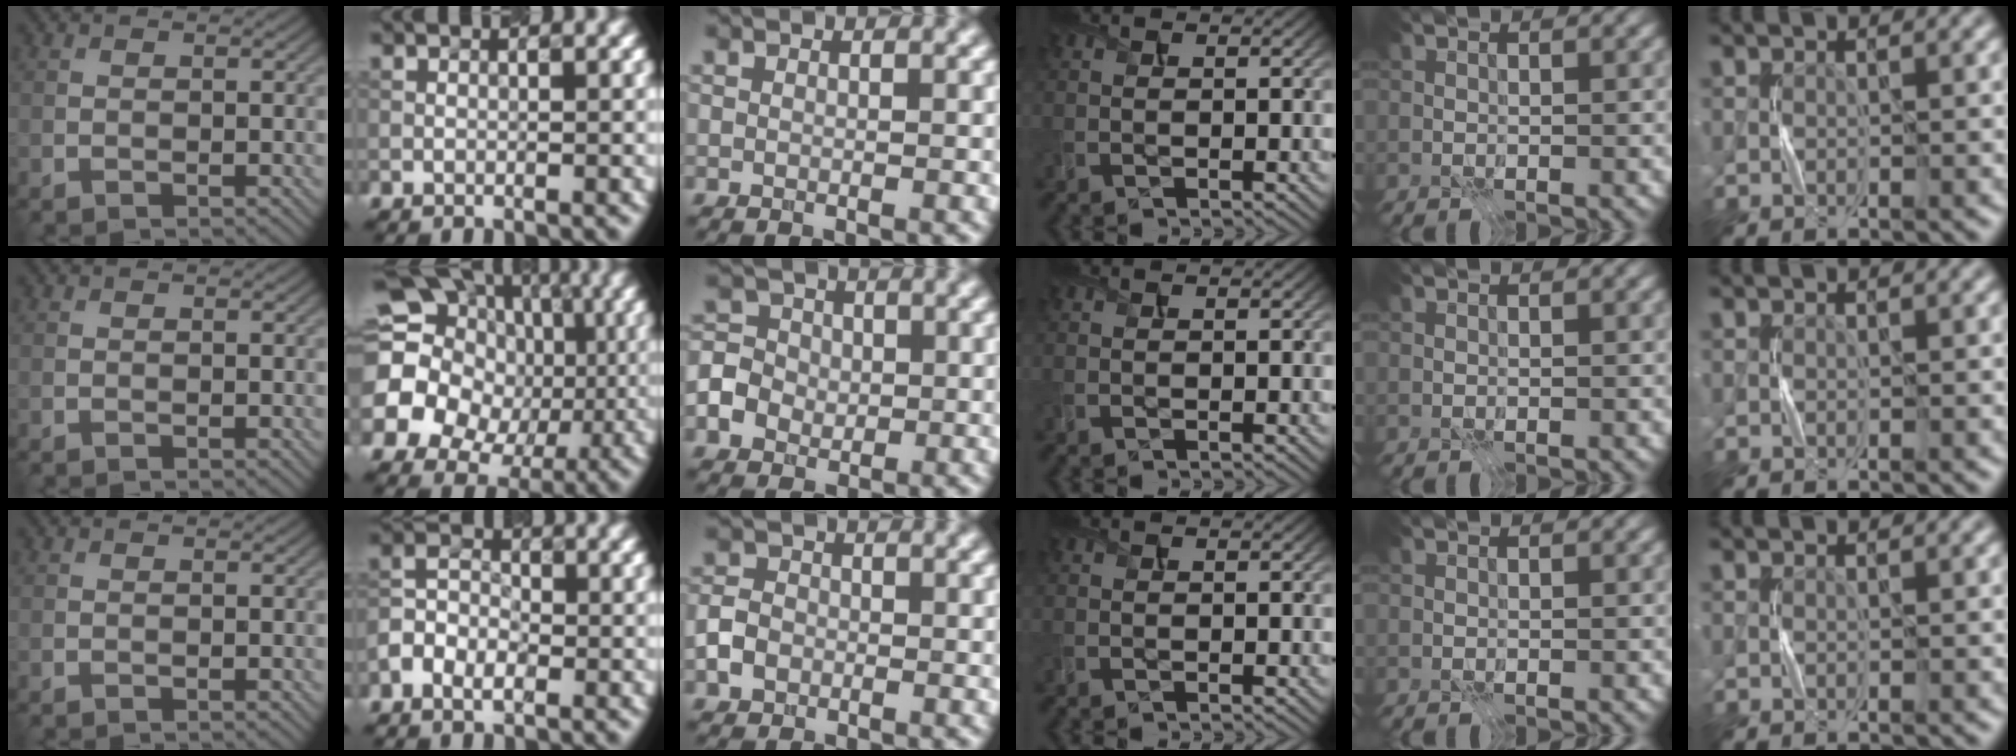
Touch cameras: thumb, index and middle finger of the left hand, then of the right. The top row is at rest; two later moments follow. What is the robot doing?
{"motion": "press", "object": "gel pad"}